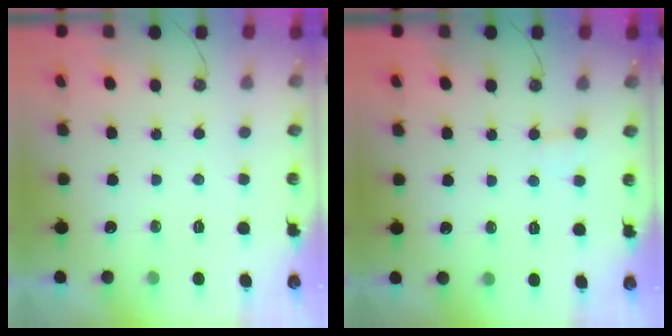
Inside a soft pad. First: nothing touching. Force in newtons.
{"total": 2.4, "press": 2.4, "slide": 0.3}